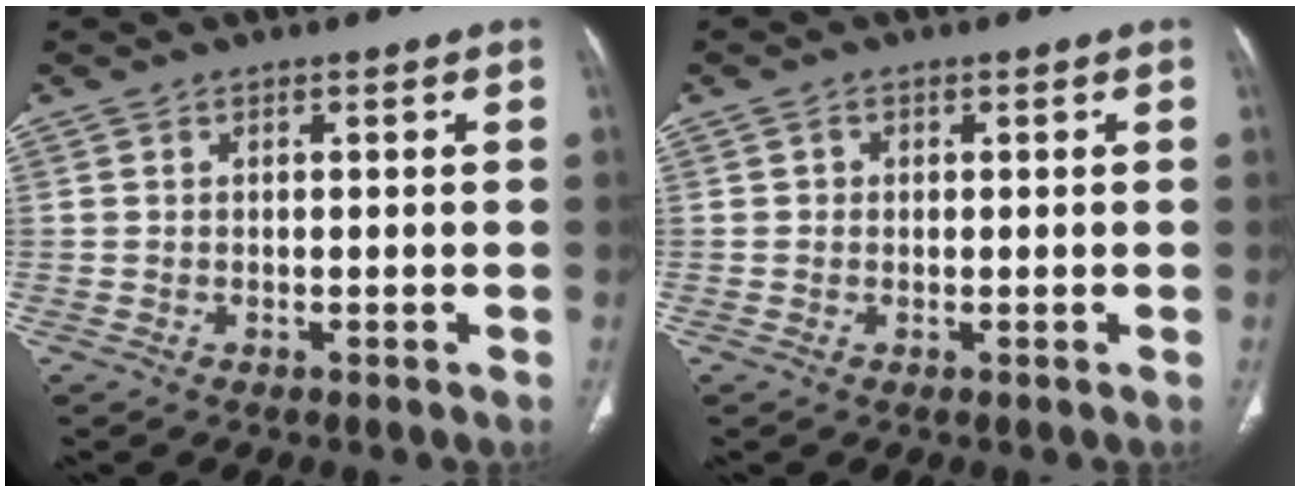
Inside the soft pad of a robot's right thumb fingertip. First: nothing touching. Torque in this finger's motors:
{"motor_torque": [-0.17, 0.21, -0.07, -0.06, 0.04]}